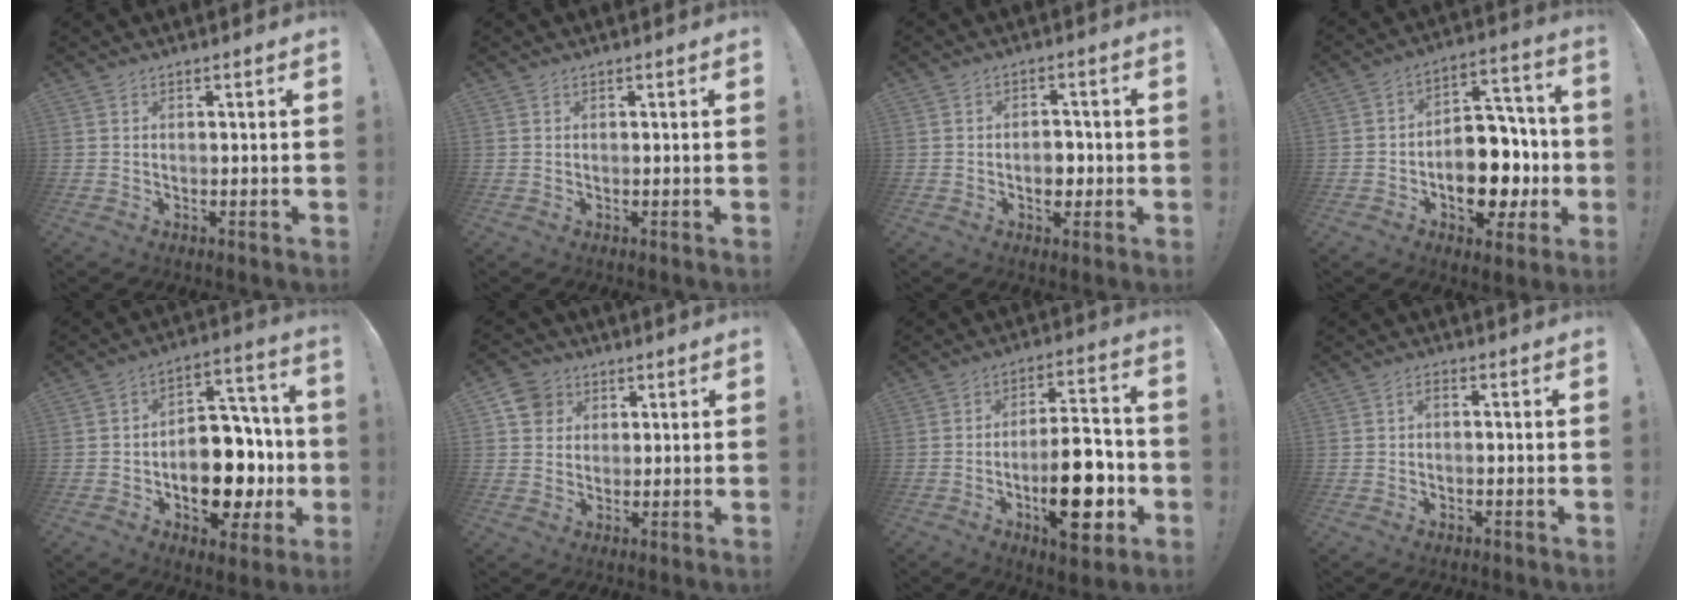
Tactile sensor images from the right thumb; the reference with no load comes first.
{"total": 0.0}
{"total": 5.2, "force": [-1.4, 4.0, 3.0], "torque": [-0.036, 0.008, -0.026]}
{"total": 16.6, "force": [-4.8, 11.3, 11.2], "torque": [-0.139, 0.037, -0.066]}
{"total": 18.6, "force": [-4.9, 12.0, 13.3], "torque": [-0.163, 0.038, -0.065]}
{"total": 6.7, "force": [2.7, 5.9, 1.8], "torque": [-0.024, -0.008, 0.054]}
{"total": 19.5, "force": [-5.7, 8.0, 16.9], "torque": [-0.248, 0.025, -0.083]}
{"total": 1.8, "force": [-0.7, 0.4, 1.6], "torque": [-0.028, 0.006, -0.012]}